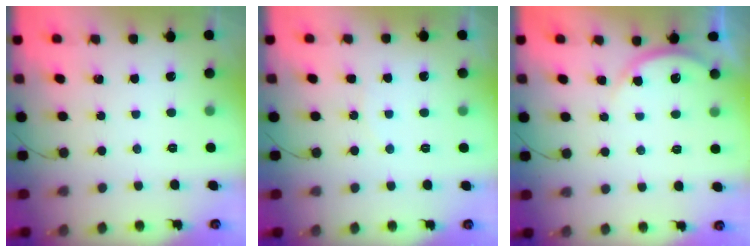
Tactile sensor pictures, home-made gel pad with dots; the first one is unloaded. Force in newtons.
{"total": 3.7, "press": 3.7, "slide": 0.3}
{"total": 3.0, "press": 2.9, "slide": 0.4}